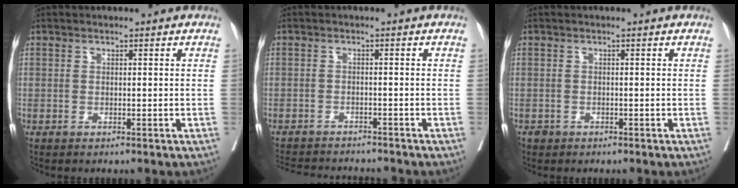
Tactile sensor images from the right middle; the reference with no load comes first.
{"total": 9.1, "force": [-8.7, 1.5, 2.1], "torque": [-0.036, 0.002, -0.121]}
{"total": 0.9, "force": [-0.5, 0.7, 0.0], "torque": [-0.003, 0.003, -0.008]}